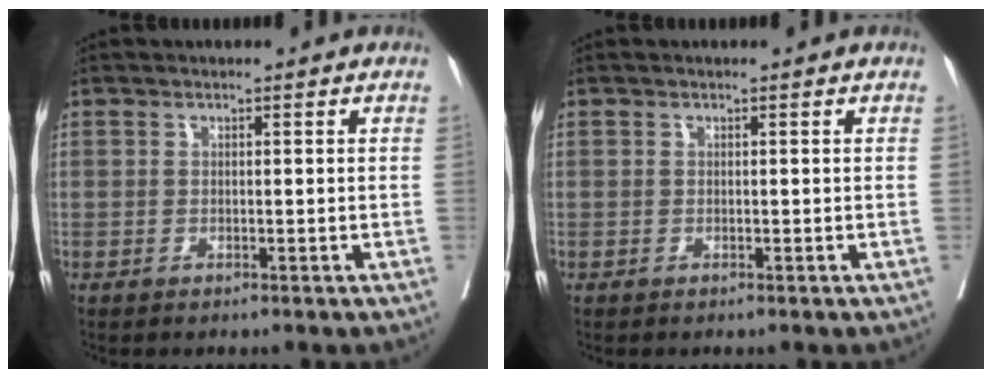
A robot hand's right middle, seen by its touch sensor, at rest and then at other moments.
{"total": 0.0}